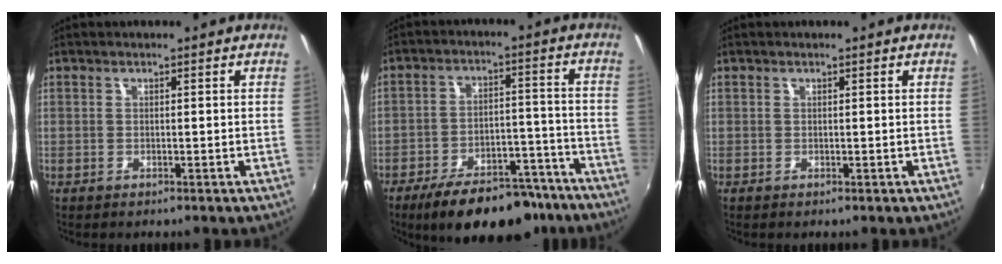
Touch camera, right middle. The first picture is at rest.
{"total": 17.6, "force": [-13.8, 7.1, 8.4], "torque": [-0.146, 0.011, -0.187]}
{"total": 0.0}